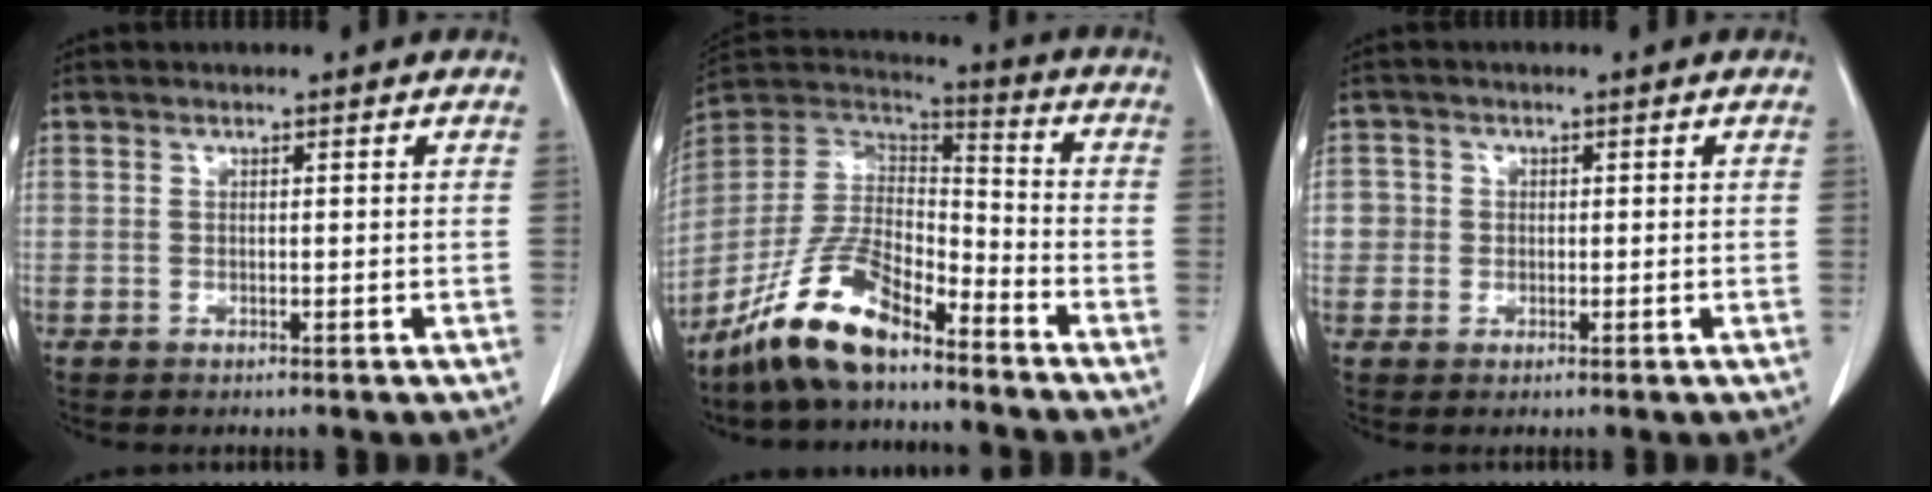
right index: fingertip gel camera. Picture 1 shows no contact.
{"total": 14.1, "force": [-10.3, 4.6, 8.5], "torque": [-0.172, 0.015, -0.197]}
{"total": 2.4, "force": [0.1, 2.4, 0.1], "torque": [0.013, 0.007, -0.001]}